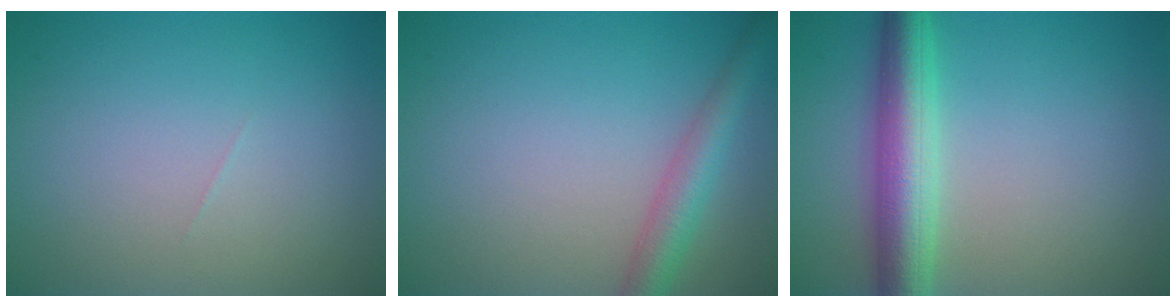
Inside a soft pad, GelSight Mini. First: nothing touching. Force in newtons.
{"total": 3.4, "press": 3.4, "slide": 0.2}
{"total": 6.0, "press": 6.0, "slide": 0.2}